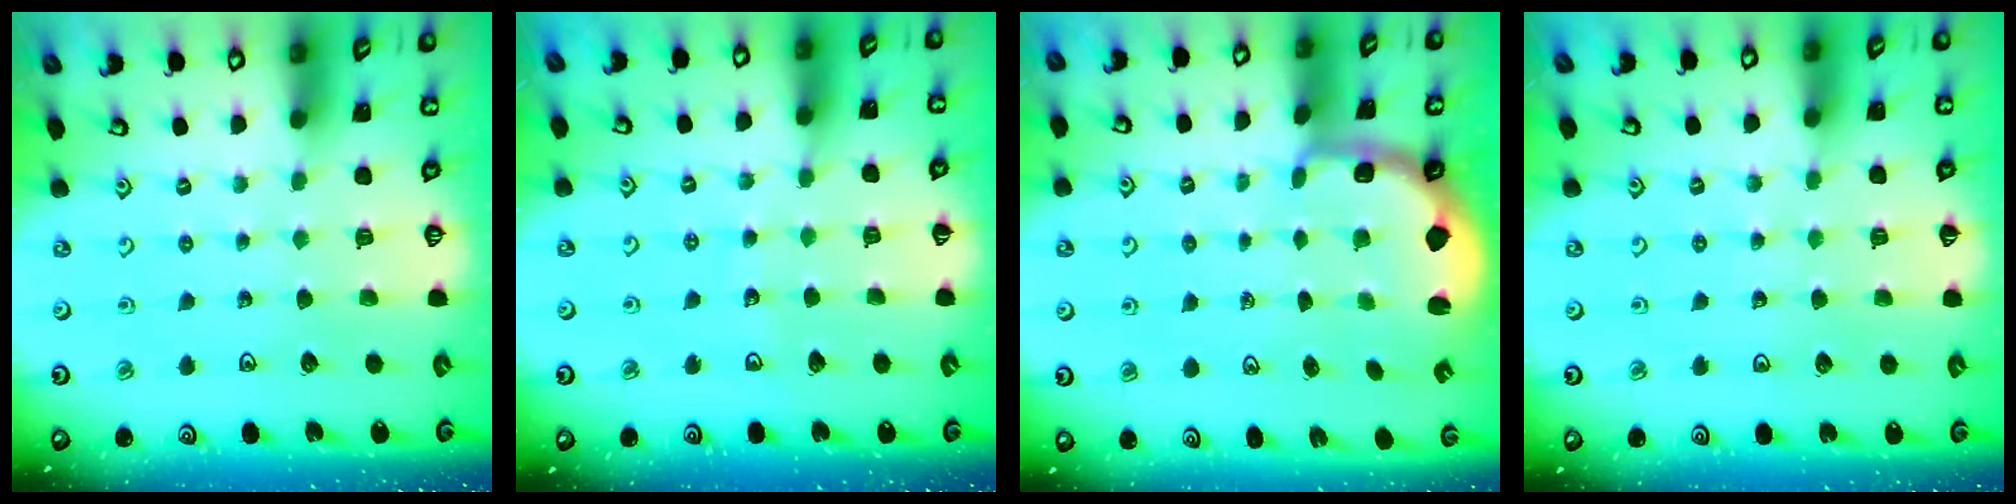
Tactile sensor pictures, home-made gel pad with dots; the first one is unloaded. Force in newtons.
{"total": 3.8, "press": 3.8, "slide": 0.3}
{"total": 2.2, "press": 1.5, "slide": 1.6}
{"total": 2.2, "press": 2.2, "slide": 0.2}